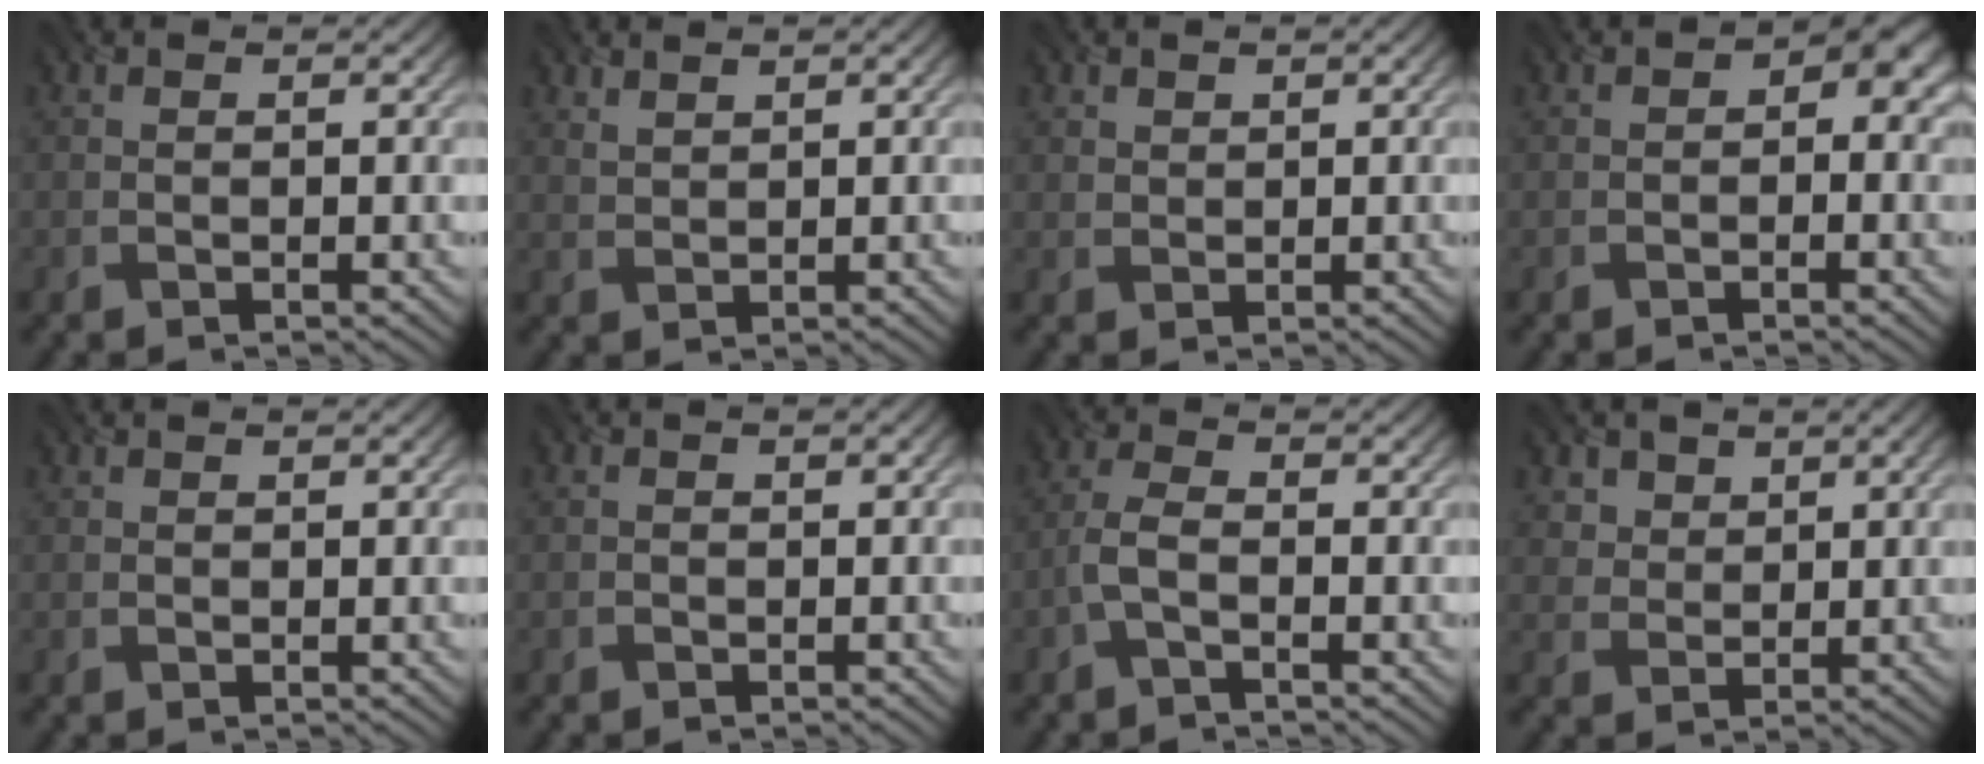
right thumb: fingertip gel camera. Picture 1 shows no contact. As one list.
[{"total": 1.5, "force": [1.3, 0.6, 0.7], "torque": [-0.024, -0.002, 0.032]}, {"total": 1.3, "force": [0.7, 1.0, 0.3], "torque": [-0.012, -0.005, 0.016]}, {"total": 3.3, "force": [0.2, 2.3, 2.3], "torque": [-0.025, -0.003, -0.006]}, {"total": 0.0}, {"total": 0.8, "force": [-0.5, 0.6, 0.4], "torque": [-0.006, -0.002, -0.009]}, {"total": 3.0, "force": [-1.4, 0.9, 2.4], "torque": [-0.064, 0.006, -0.040]}, {"total": 3.6, "force": [2.1, 2.6, 1.3], "torque": [-0.039, -0.009, 0.051]}]